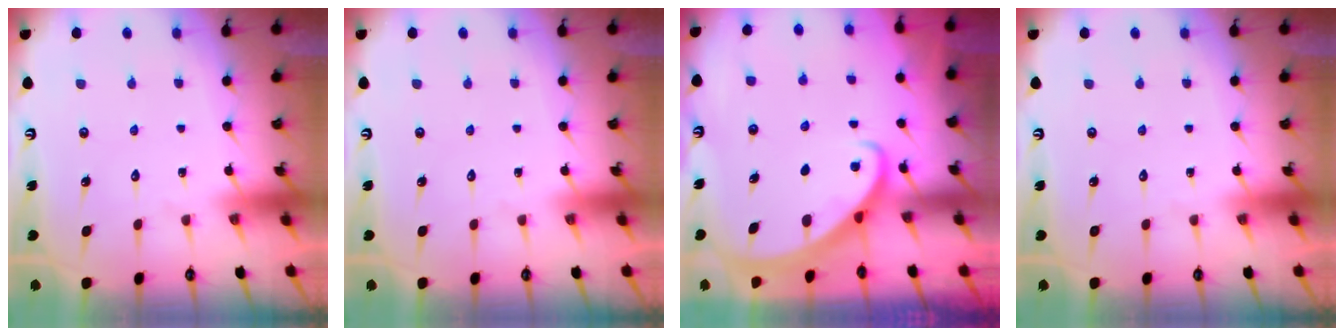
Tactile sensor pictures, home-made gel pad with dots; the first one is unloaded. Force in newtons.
{"total": 0.0}
{"total": 2.3, "press": 2.3, "slide": 0.3}
{"total": 0.0}